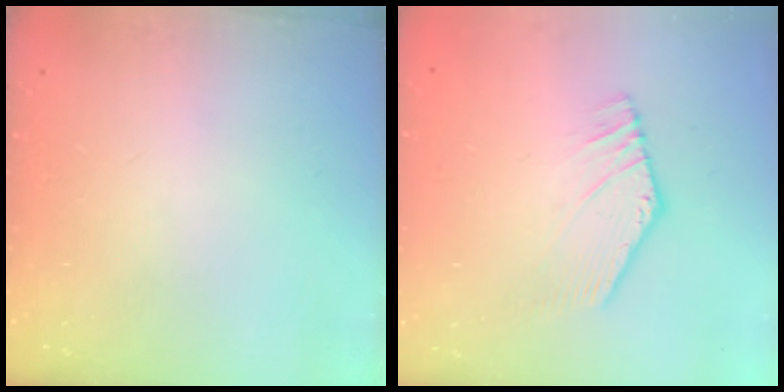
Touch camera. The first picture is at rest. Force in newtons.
{"total": 3.2, "press": 3.2, "slide": 0.2}